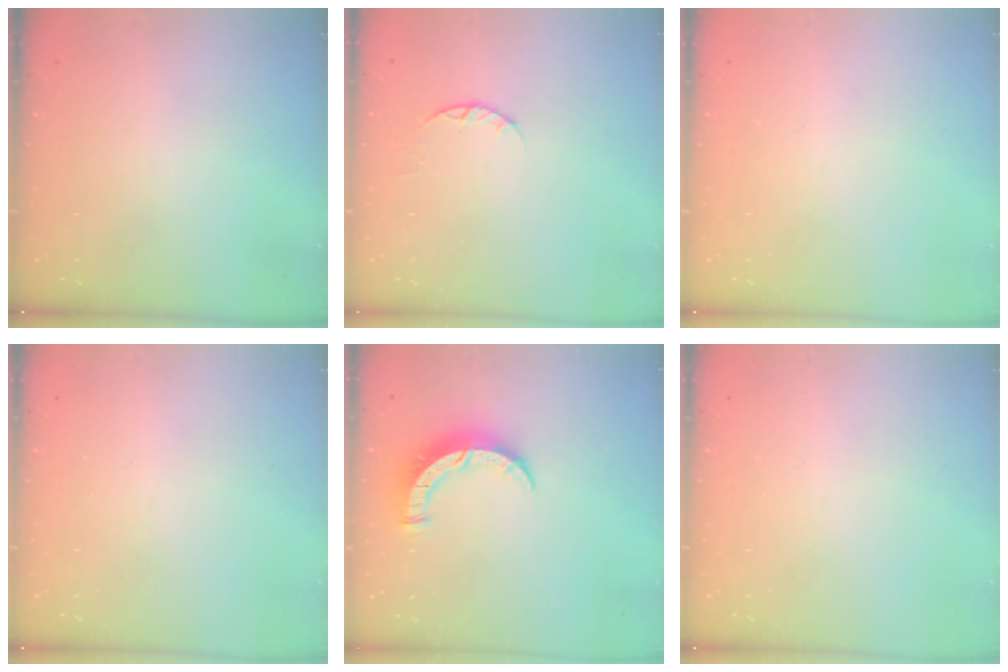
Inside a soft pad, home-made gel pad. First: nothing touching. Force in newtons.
{"total": 2.4, "press": 2.4, "slide": 0.4}
{"total": 0.0}
{"total": 0.0}
{"total": 8.0, "press": 7.9, "slide": 1.0}
{"total": 0.0}